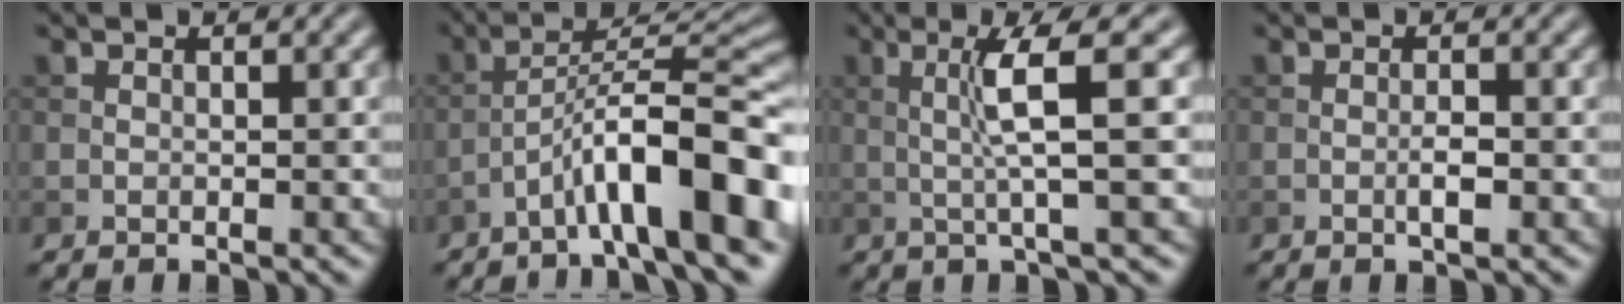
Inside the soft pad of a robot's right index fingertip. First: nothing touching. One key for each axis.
{"total": 11.0, "fx": -5.1, "fy": 2.3, "fz": 9.5, "tx": -0.140, "ty": 0.026, "tz": -0.082}
{"total": 4.8, "fx": 0.6, "fy": 0.3, "fz": 4.7, "tx": -0.086, "ty": 0.007, "tz": 0.011}
{"total": 1.4, "fx": -0.4, "fy": 0.3, "fz": 1.3, "tx": -0.024, "ty": 0.000, "tz": -0.008}